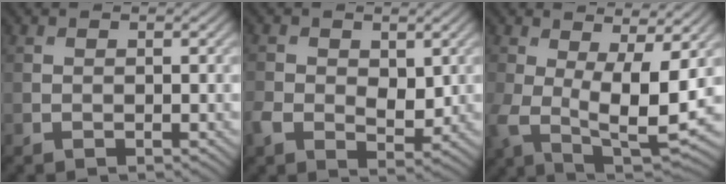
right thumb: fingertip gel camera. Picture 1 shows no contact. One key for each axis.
{"total": 5.4, "fx": 0.1, "fy": 3.6, "fz": 4.0, "tx": -0.088, "ty": -0.007, "tz": -0.001}
{"total": 11.1, "fx": 0.2, "fy": 5.4, "fz": 9.7, "tx": -0.204, "ty": -0.027, "tz": 0.008}